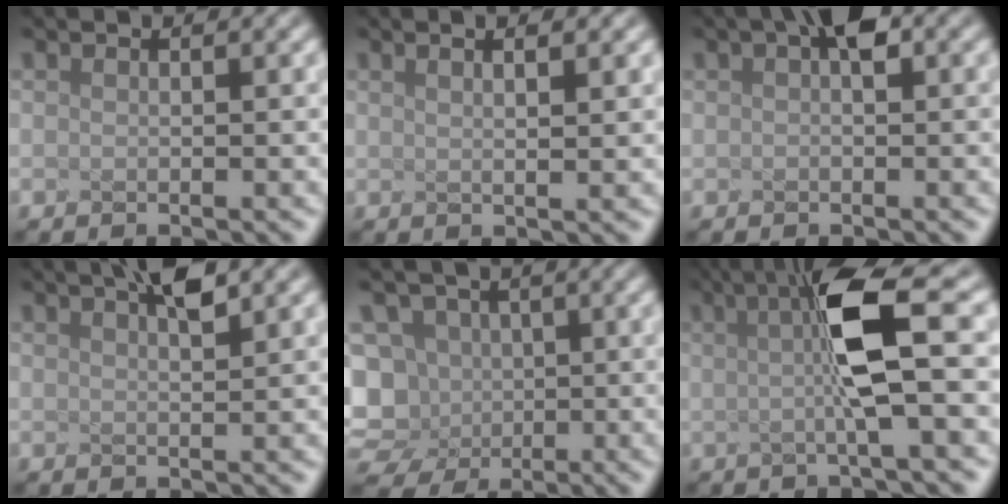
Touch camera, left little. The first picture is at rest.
{"total": 2.4, "force": [1.3, 0.6, 1.9], "torque": [-0.030, 0.022, 0.018]}
{"total": 1.3, "force": [0.0, -0.5, 1.2], "torque": [-0.038, 0.007, 0.030]}
{"total": 1.4, "force": [0.6, -0.6, 1.1], "torque": [-0.032, 0.004, 0.040]}
{"total": 8.1, "force": [-2.8, 6.8, 3.3], "torque": [-0.090, -0.014, -0.028]}
{"total": 5.2, "force": [-0.4, -0.4, 5.2], "torque": [-0.124, 0.001, 0.027]}